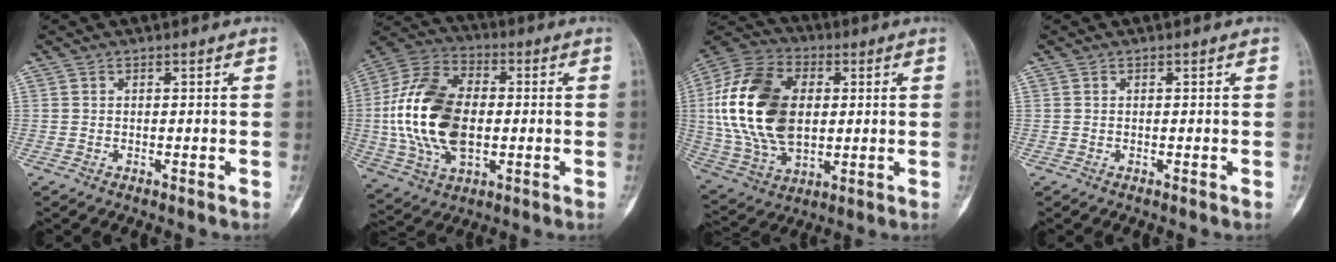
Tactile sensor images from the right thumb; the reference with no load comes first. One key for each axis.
{"total": 20.4, "fx": -0.4, "fy": 12.5, "fz": 16.2, "tx": -0.315, "ty": 0.012, "tz": -0.006}
{"total": 22.4, "fx": 2.4, "fy": 14.2, "fz": 17.2, "tx": -0.330, "ty": -0.001, "tz": 0.047}
{"total": 0.0}